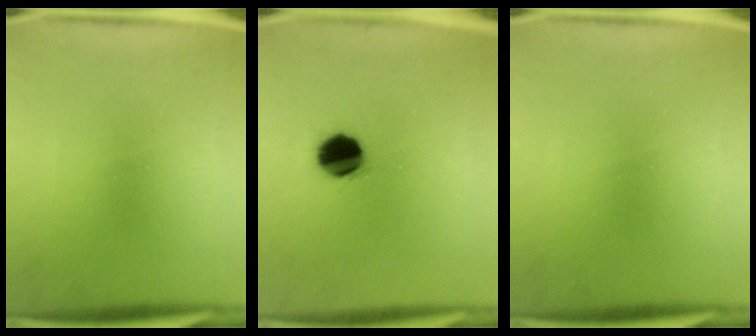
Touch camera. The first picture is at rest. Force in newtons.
{"total": 9.4}
{"total": 0.0}